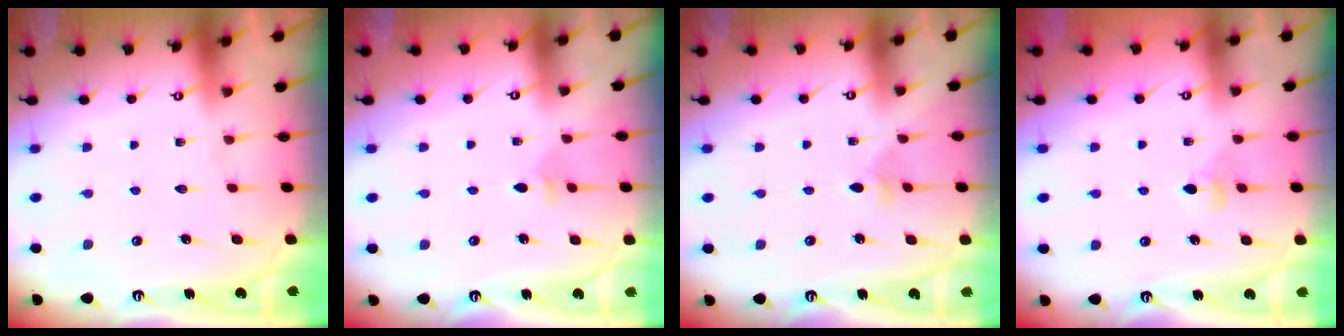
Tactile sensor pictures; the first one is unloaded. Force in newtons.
{"total": 3.2, "press": 3.2, "slide": 0.6}
{"total": 2.3, "press": 2.3, "slide": 0.4}
{"total": 2.8, "press": 2.7, "slide": 0.4}